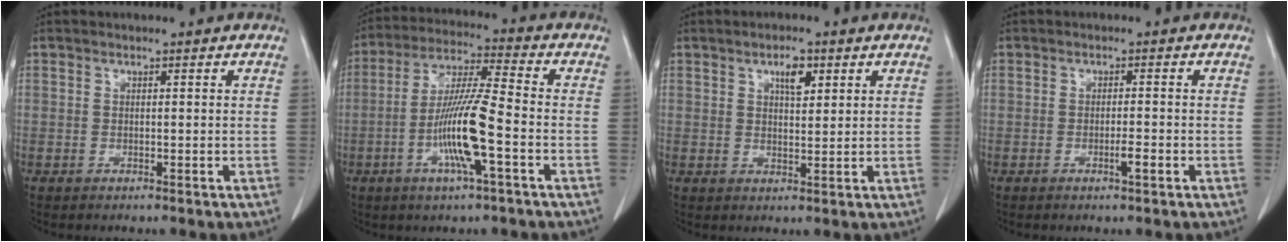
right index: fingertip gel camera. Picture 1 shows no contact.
{"total": 11.9, "force": [-3.6, 0.3, 11.4], "torque": [-0.222, -0.005, -0.072]}
{"total": 3.6, "force": [1.8, 1.4, 2.7], "torque": [-0.045, -0.001, 0.031]}
{"total": 2.0, "force": [-0.9, 0.1, 1.8], "torque": [-0.032, -0.002, -0.015]}